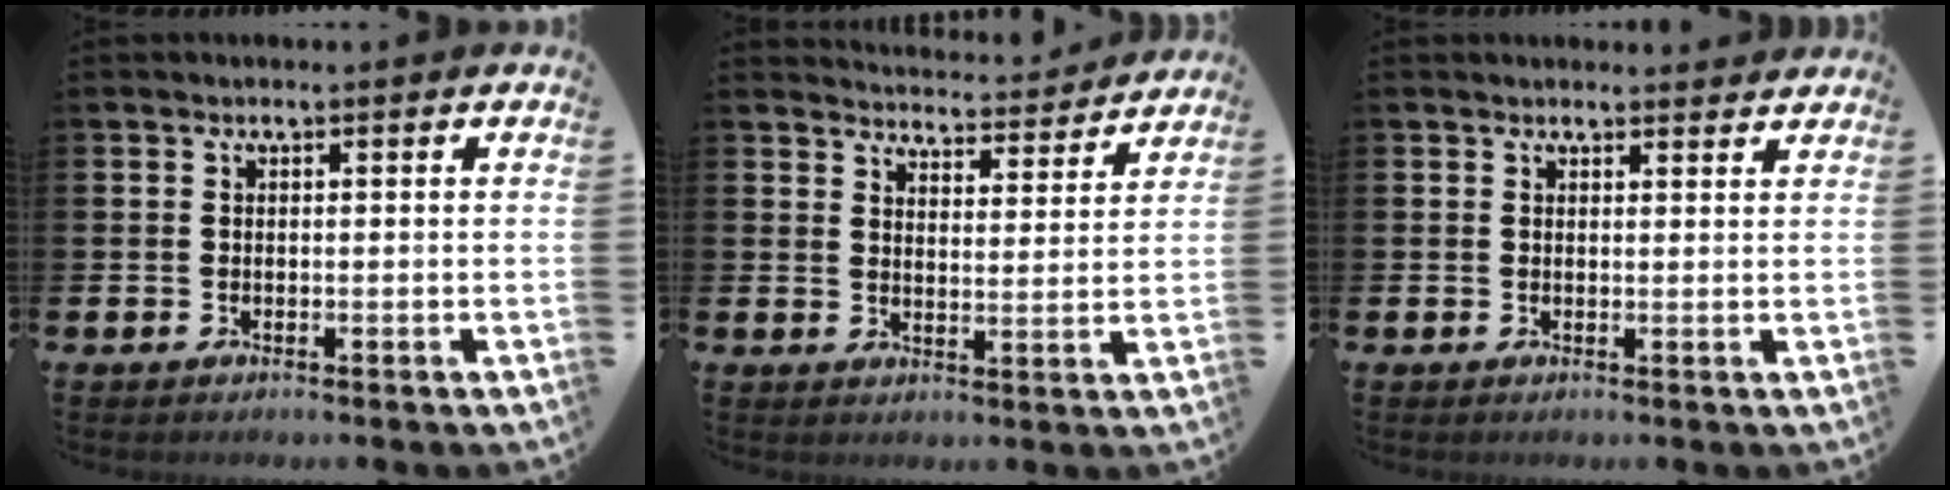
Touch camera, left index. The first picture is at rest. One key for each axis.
{"total": 4.3, "fx": 4.3, "fy": 0.2, "fz": -0.1, "tx": -0.013, "ty": -0.039, "tz": 0.073}
{"total": 1.5, "fx": 1.4, "fy": 0.3, "fz": 0.0, "tx": 0.007, "ty": -0.006, "tz": 0.025}